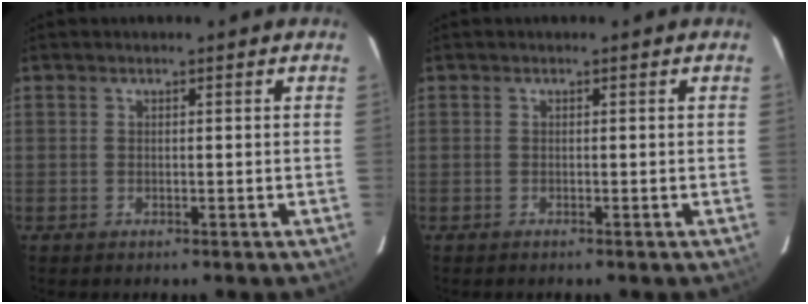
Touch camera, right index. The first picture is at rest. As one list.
[{"total": 0.0}]